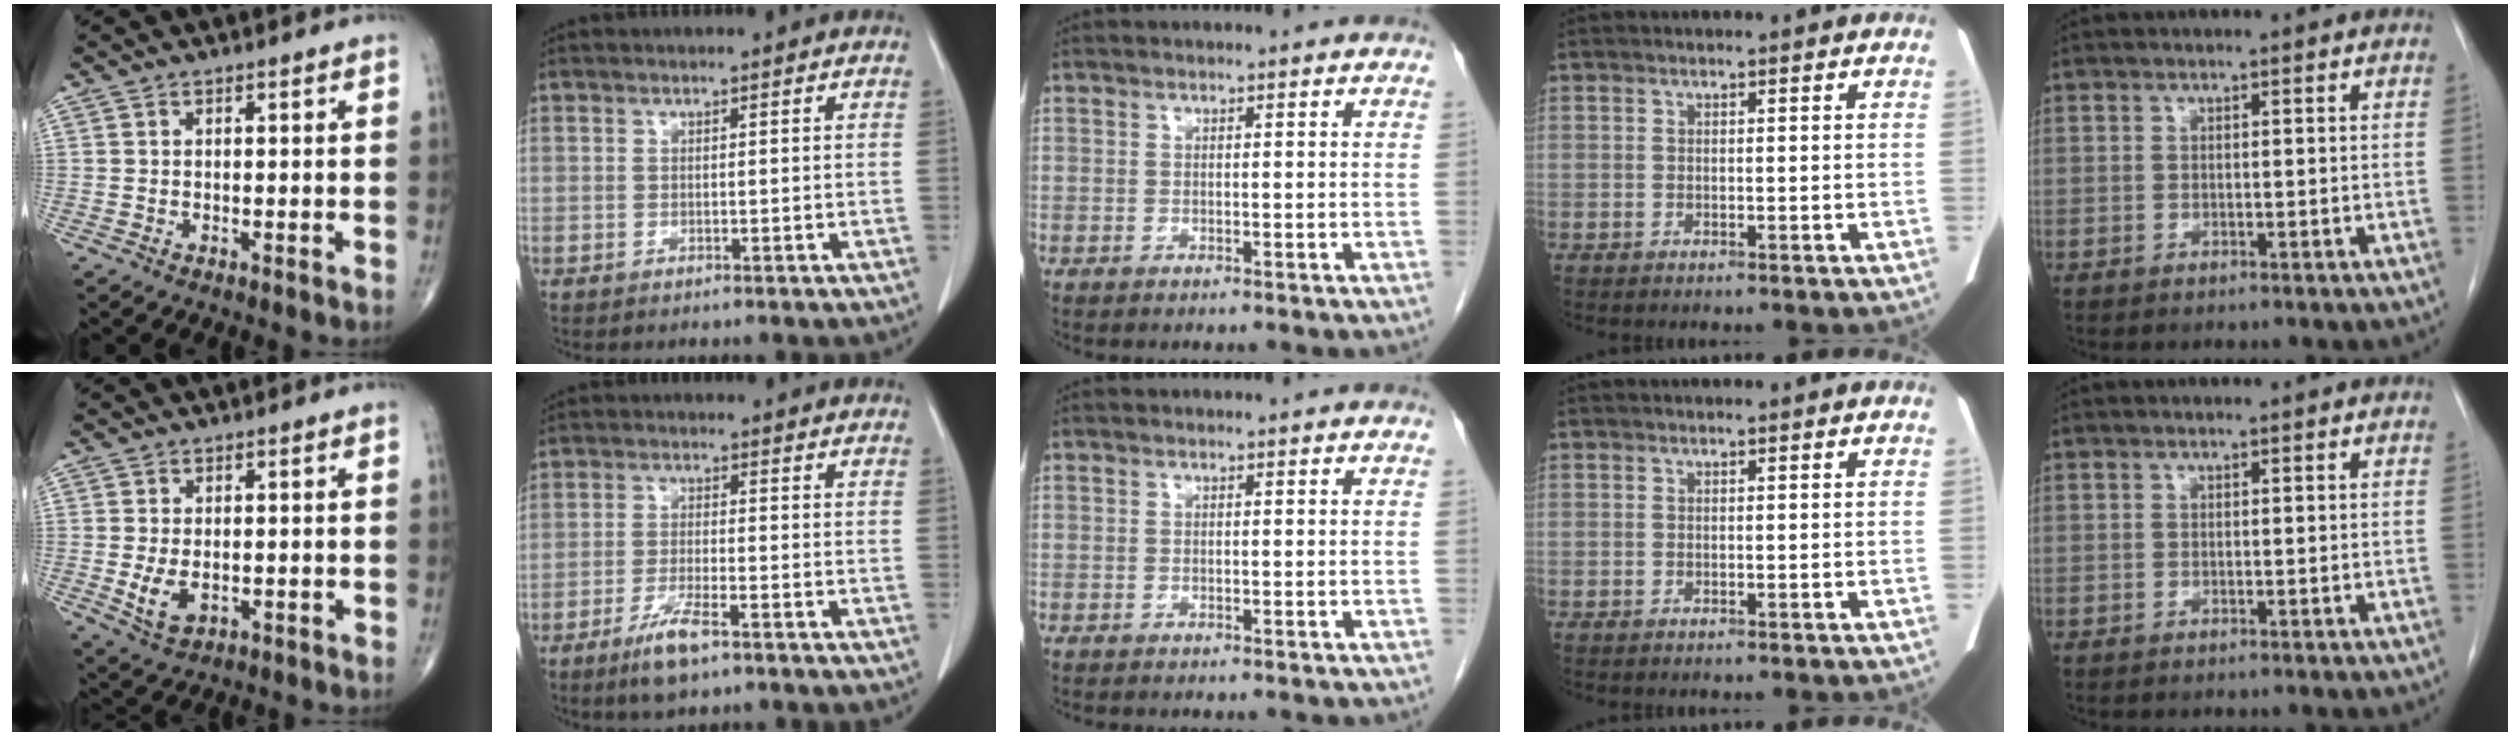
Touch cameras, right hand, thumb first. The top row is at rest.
{"thumb": {"total": 5.1, "force": [-0.9, 3.1, 4.0], "torque": [-0.073, -0.009, -0.007]}, "index": {"total": 5.7, "force": [-3.8, 0.8, 4.2], "torque": [-0.087, -0.010, -0.068]}}